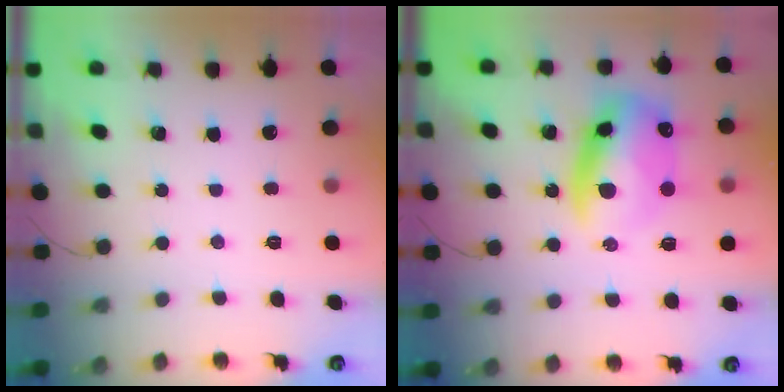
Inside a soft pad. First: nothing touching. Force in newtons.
{"total": 13.7, "press": 13.4, "slide": 2.9}